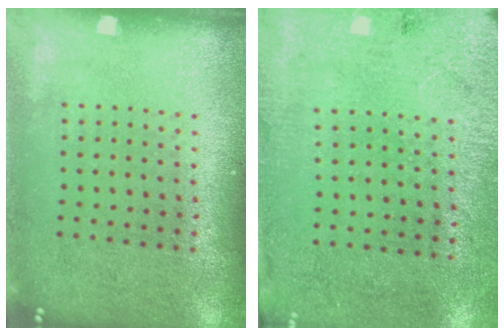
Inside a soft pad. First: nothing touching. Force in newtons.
{"total": 2.6, "press": 2.2, "slide": 1.4}